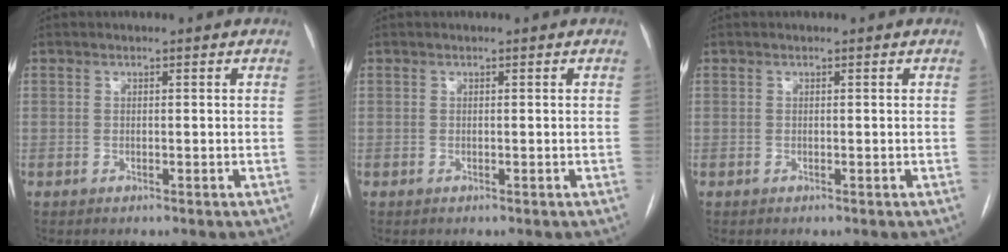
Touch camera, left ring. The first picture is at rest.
{"total": 0.0}
{"total": 0.0}